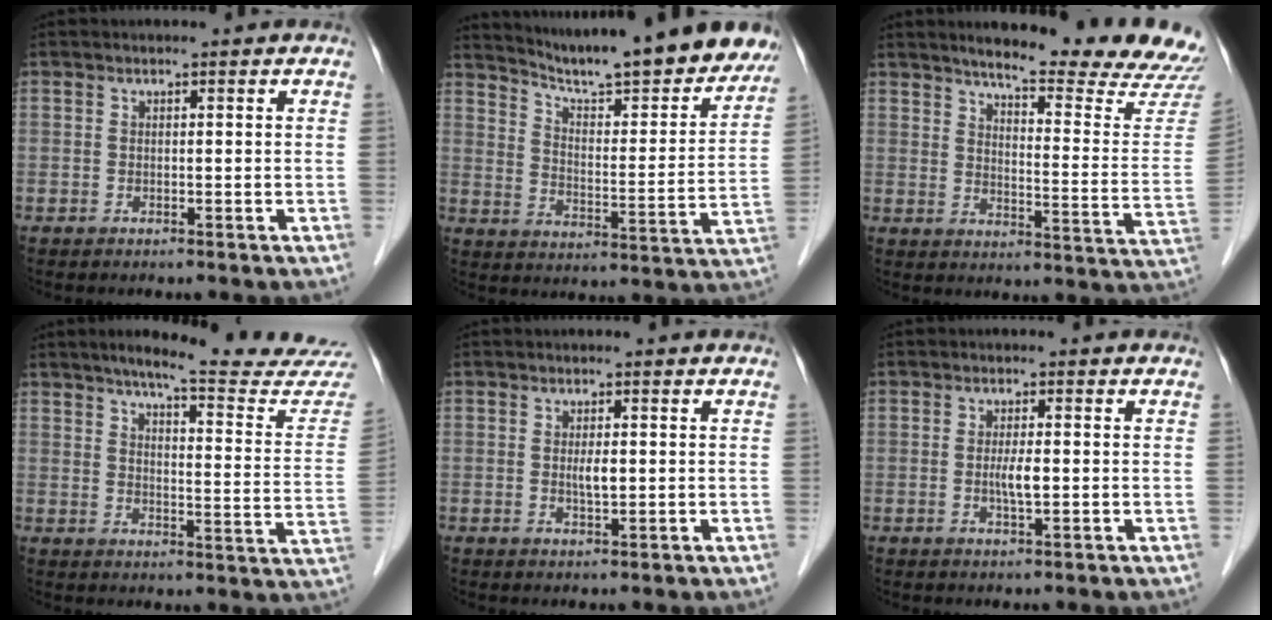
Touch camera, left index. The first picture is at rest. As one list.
[{"total": 22.7, "force": [20.4, 2.6, 9.6], "torque": [-0.143, -0.044, 0.272]}, {"total": 20.7, "force": [19.0, 0.6, 8.1], "torque": [-0.105, -0.098, 0.224]}, {"total": 19.9, "force": [18.5, 0.5, 7.5], "torque": [-0.094, -0.083, 0.215]}, {"total": 2.0, "force": [0.2, 0.5, 1.9], "torque": [-0.036, -0.002, 0.005]}, {"total": 2.6, "force": [-0.2, 0.4, 2.6], "torque": [-0.051, -0.002, -0.004]}]